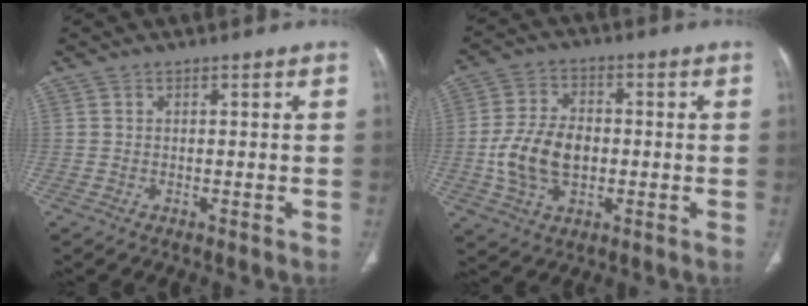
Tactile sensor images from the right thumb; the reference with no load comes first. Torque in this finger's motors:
{"motor_torque": [1.72, 1.53, 0.71, -0.79, 0.26]}